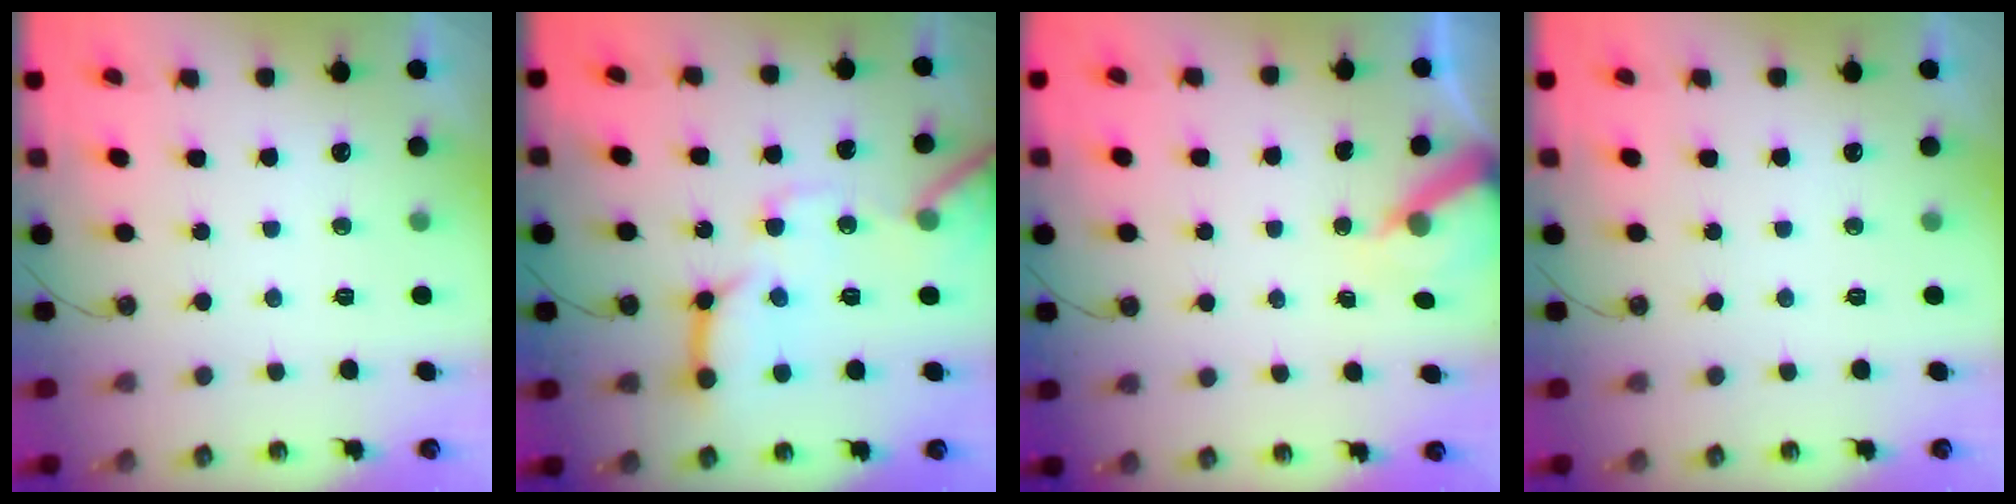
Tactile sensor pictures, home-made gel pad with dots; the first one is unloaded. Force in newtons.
{"total": 16.6, "press": 16.5, "slide": 1.8}
{"total": 6.7, "press": 6.7, "slide": 0.5}
{"total": 0.0}